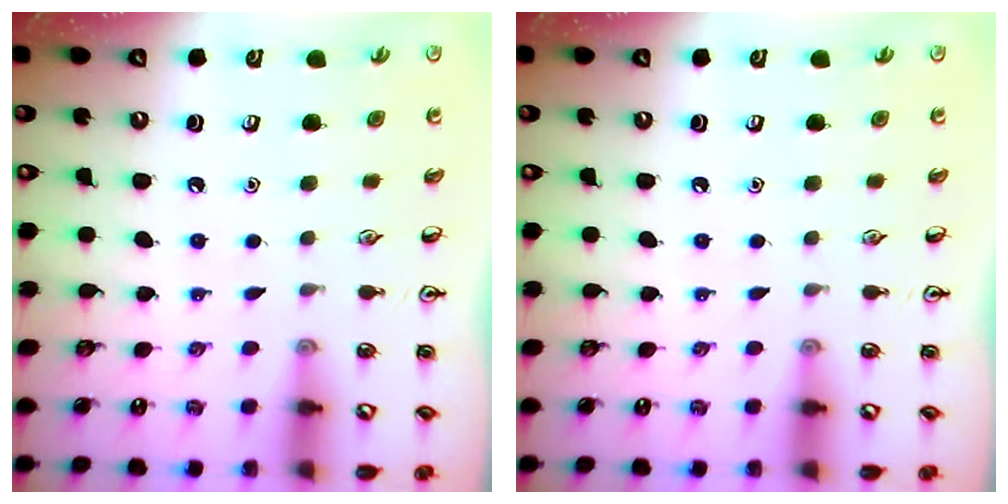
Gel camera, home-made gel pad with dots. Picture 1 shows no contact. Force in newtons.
{"total": 0.0}